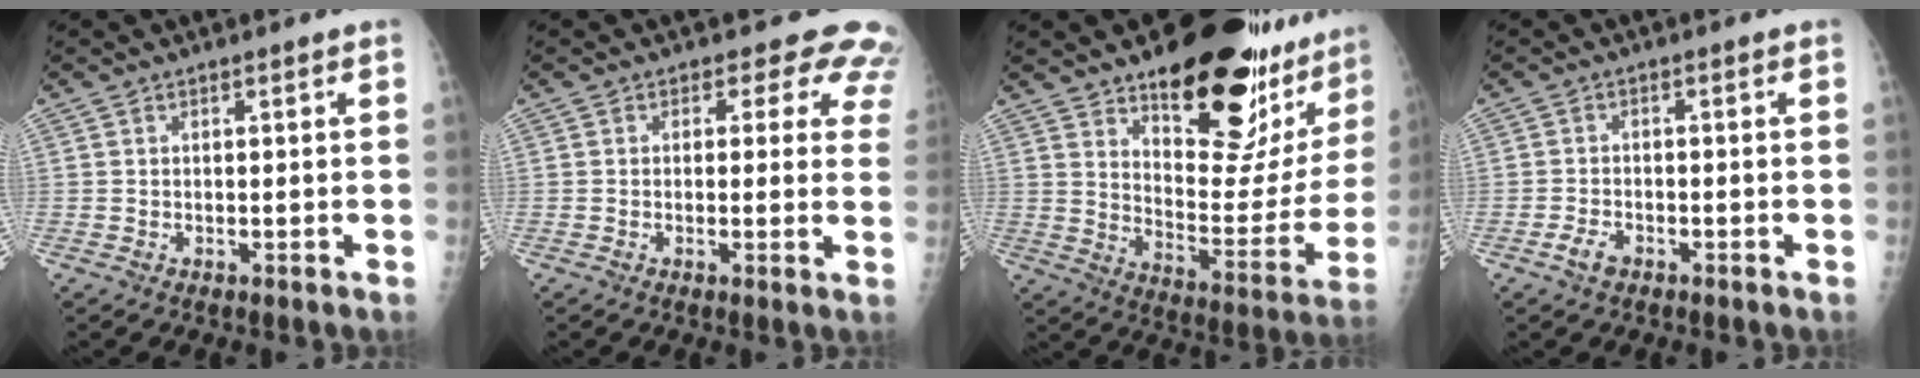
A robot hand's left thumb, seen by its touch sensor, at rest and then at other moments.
{"total": 8.1, "force": [5.8, 4.8, 2.9], "torque": [0.016, -0.017, 0.037]}
{"total": 28.1, "force": [19.0, 10.1, 18.0], "torque": [-0.216, -0.100, 0.271]}
{"total": 2.8, "force": [-1.8, 1.6, 1.5], "torque": [-0.027, 0.008, -0.033]}